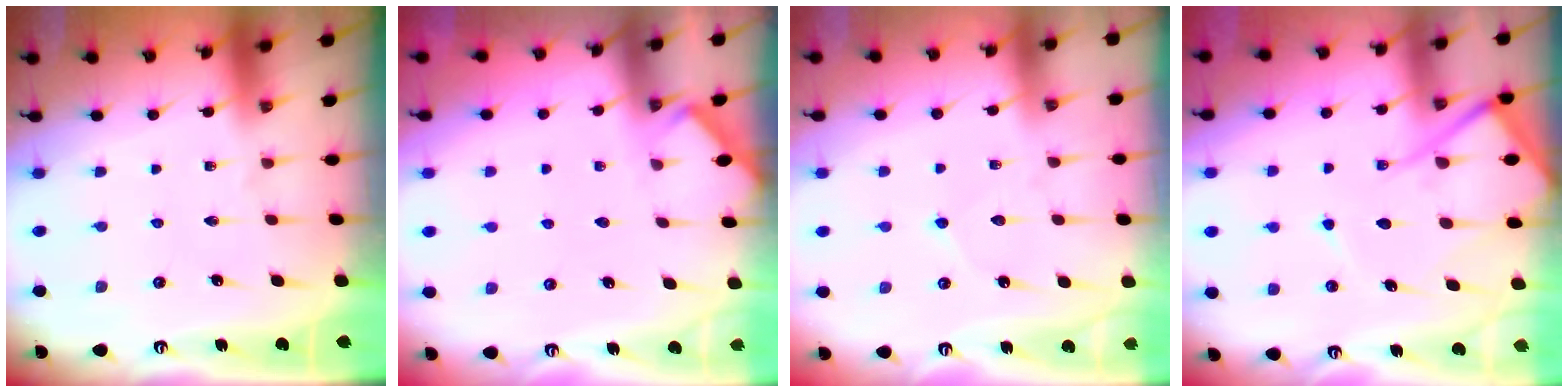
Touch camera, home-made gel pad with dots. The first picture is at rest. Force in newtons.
{"total": 2.3, "press": 2.3, "slide": 0.3}
{"total": 3.5, "press": 3.5, "slide": 0.3}
{"total": 13.5, "press": 13.4, "slide": 1.4}